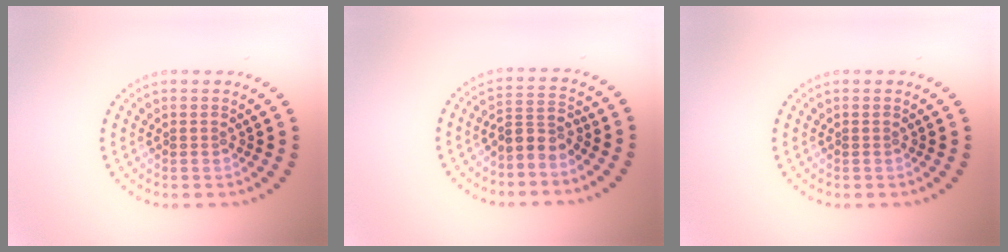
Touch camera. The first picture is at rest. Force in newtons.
{"total": 2.7, "press": 2.2, "slide": 1.4}
{"total": 0.0}